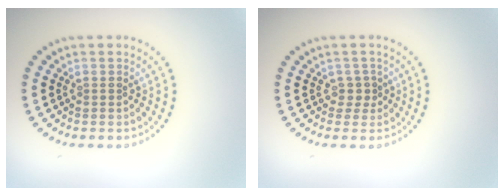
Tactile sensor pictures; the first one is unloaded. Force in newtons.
{"total": 1.4, "press": 1.0, "slide": 1.0}